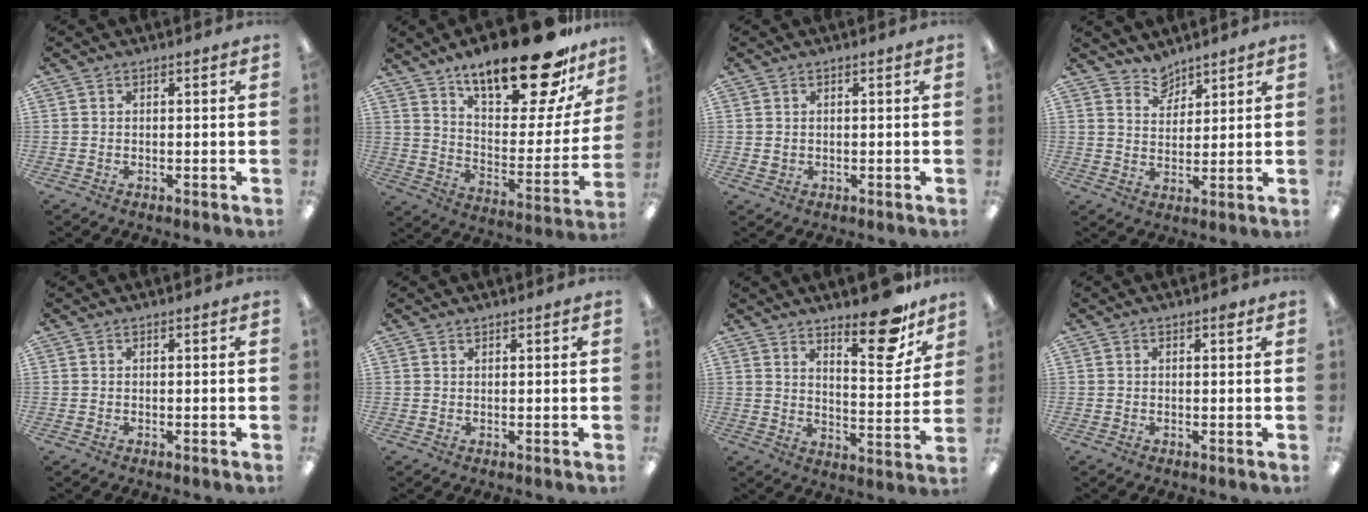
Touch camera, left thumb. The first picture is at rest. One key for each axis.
{"total": 24.2, "fx": 18.2, "fy": 8.0, "fz": 13.9, "tx": -0.201, "ty": -0.123, "tz": 0.301}
{"total": 0.9, "fx": 0.4, "fy": 0.7, "fz": 0.3, "tx": 0.001, "ty": 0.000, "tz": 0.005}
{"total": 5.6, "fx": 5.1, "fy": 2.2, "fz": 0.4, "tx": -0.008, "ty": -0.034, "tz": 0.097}
{"total": 0.0}
{"total": 0.7, "fx": 0.6, "fy": 0.1, "fz": 0.1, "tx": -0.003, "ty": 0.001, "tz": 0.012}
{"total": 15.0, "fx": 11.4, "fy": 4.6, "fz": 8.5, "tx": -0.101, "ty": -0.081, "tz": 0.186}
{"total": 0.9, "fx": 0.6, "fy": 0.3, "fz": 0.7, "tx": 0.001, "ty": -0.005, "tz": 0.007}